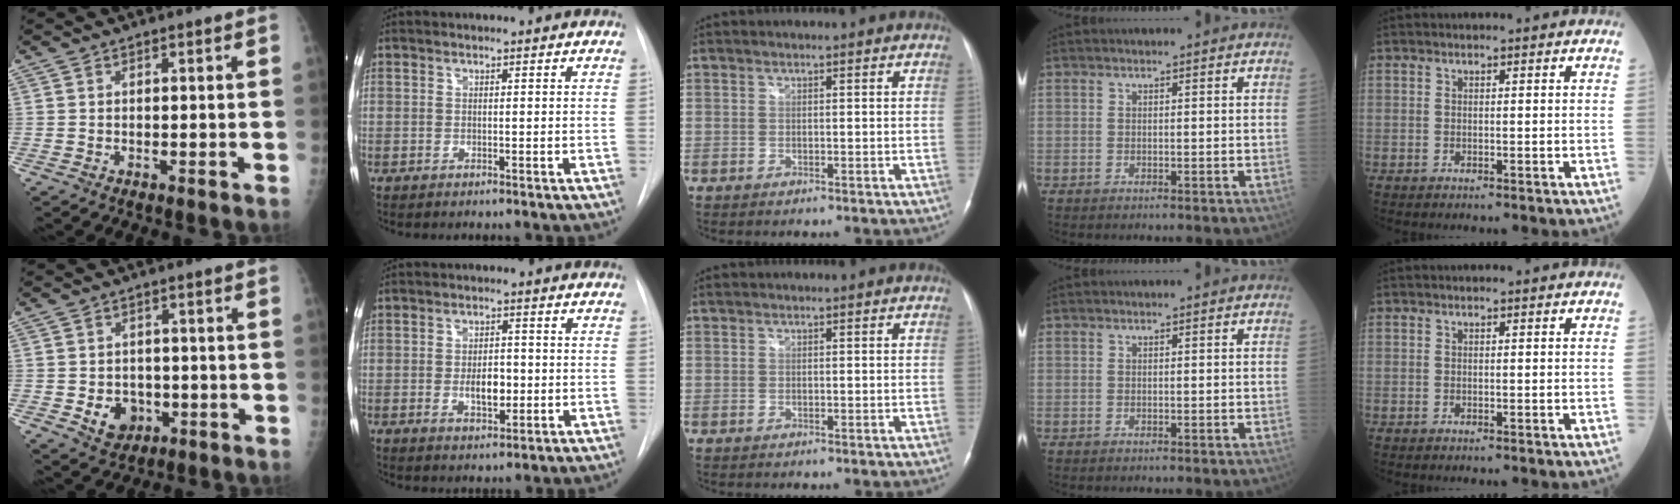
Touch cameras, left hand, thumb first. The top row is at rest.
{"thumb": {"total": 5.9, "force": [-1.7, 4.9, 2.9], "torque": [-0.020, 0.008, -0.017]}, "index": {"total": 4.7, "force": [-0.8, 2.3, 4.0], "torque": [-0.063, -0.001, -0.008]}}